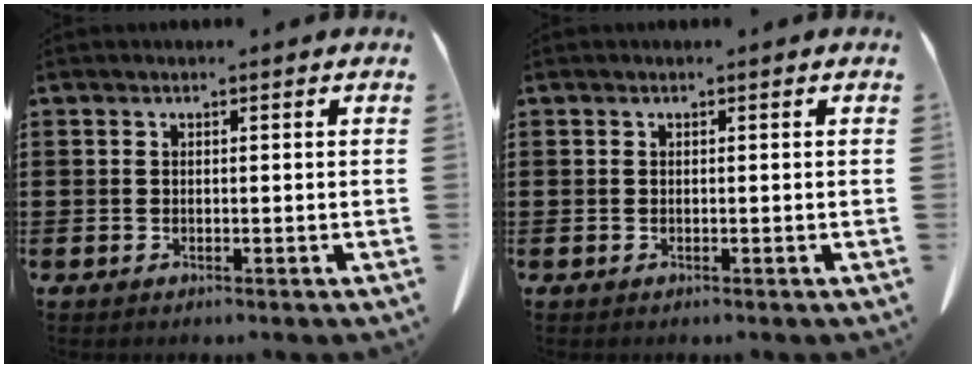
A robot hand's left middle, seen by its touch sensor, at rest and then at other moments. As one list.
[{"total": 0.0}]